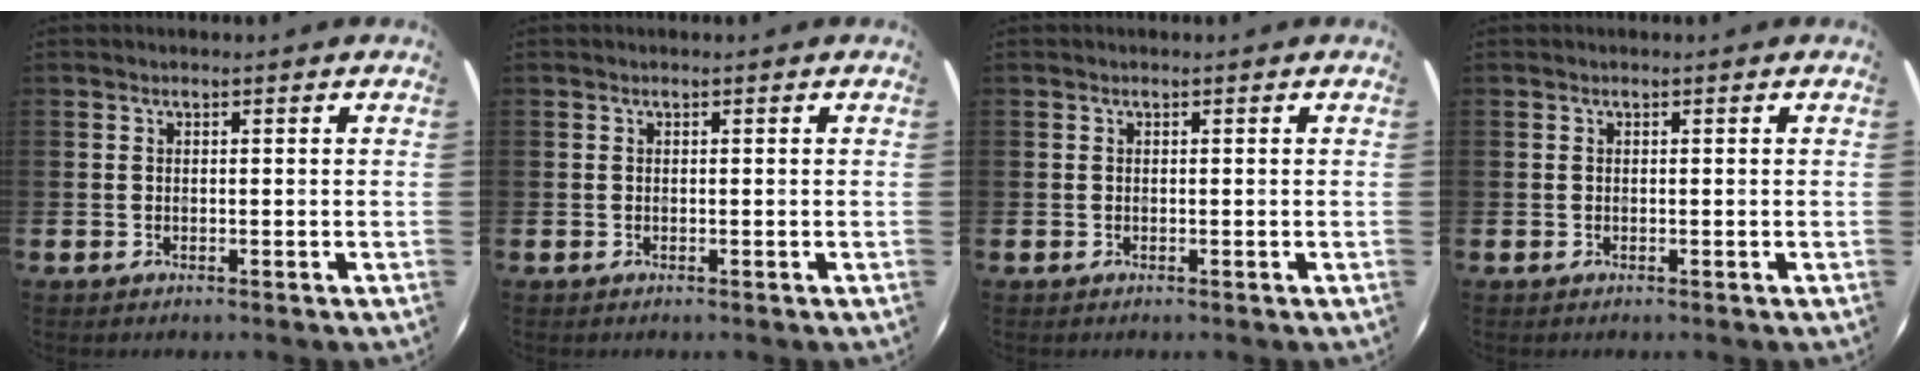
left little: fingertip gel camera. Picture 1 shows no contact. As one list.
[{"total": 0.0}, {"total": 0.0}, {"total": 0.0}]